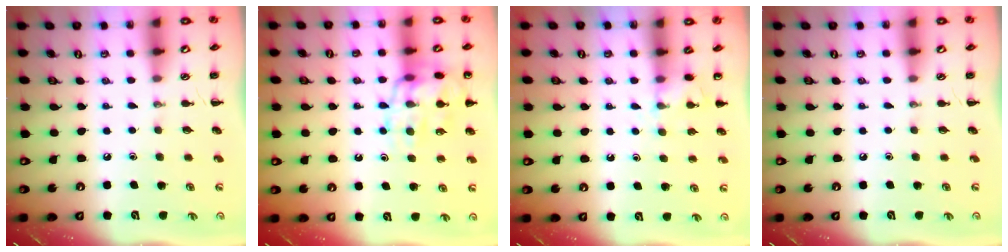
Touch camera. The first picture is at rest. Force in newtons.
{"total": 18.2, "press": 18.1, "slide": 2.5}
{"total": 6.1, "press": 5.9, "slide": 1.6}
{"total": 0.0}